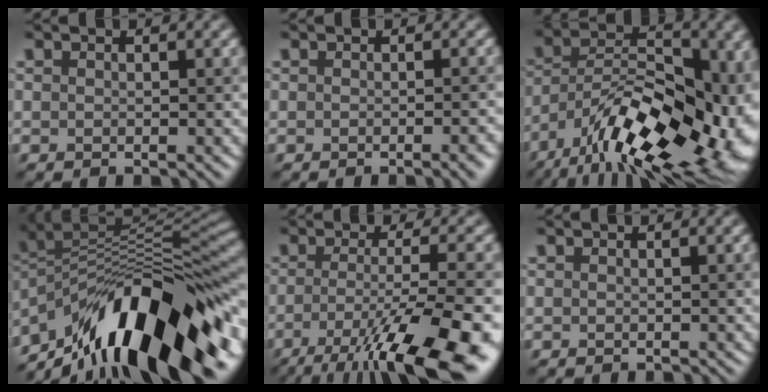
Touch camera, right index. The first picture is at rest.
{"total": 2.1, "force": [-0.9, 0.6, 1.9], "torque": [-0.014, 0.001, -0.012]}
{"total": 18.6, "force": [-9.9, 9.2, 12.8], "torque": [-0.185, 0.003, -0.151]}
{"total": 15.7, "force": [-8.5, 6.1, 11.7], "torque": [-0.184, 0.030, -0.149]}
{"total": 13.8, "force": [-7.1, 3.4, 11.3], "torque": [-0.187, -0.016, -0.110]}
{"total": 0.0}